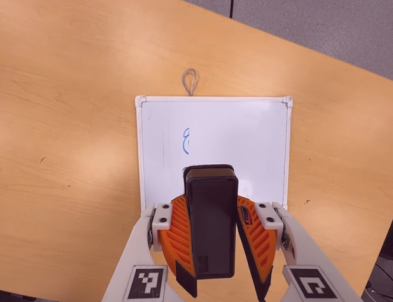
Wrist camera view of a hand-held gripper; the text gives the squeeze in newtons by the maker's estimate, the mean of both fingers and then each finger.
{"total": 8.9, "left": 9.3, "right": 8.6}